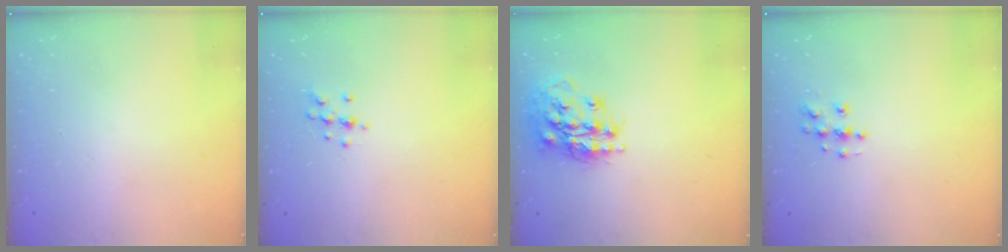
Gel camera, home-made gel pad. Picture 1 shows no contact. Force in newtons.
{"total": 6.5, "press": 6.2, "slide": 2.1}
{"total": 16.3, "press": 16.2, "slide": 1.1}
{"total": 5.9, "press": 5.9, "slide": 0.1}